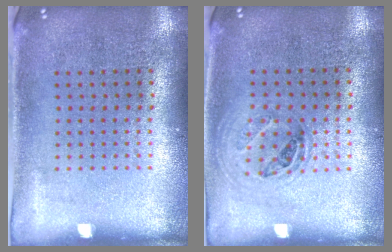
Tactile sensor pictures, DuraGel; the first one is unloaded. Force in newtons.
{"total": 1.0, "press": 0.9, "slide": 0.4}